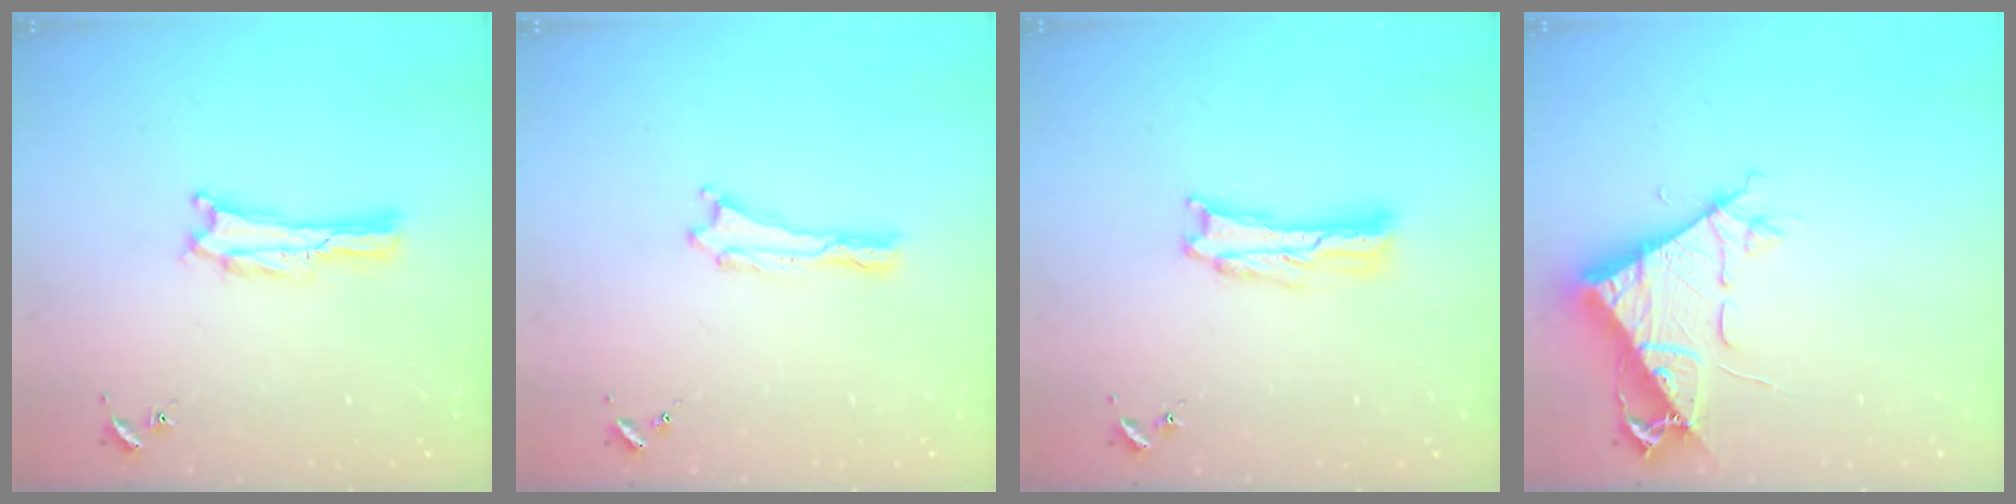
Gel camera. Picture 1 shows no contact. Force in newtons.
{"total": 0.0}
{"total": 2.8, "press": 2.7, "slide": 0.4}
{"total": 7.1, "press": 7.0, "slide": 0.8}